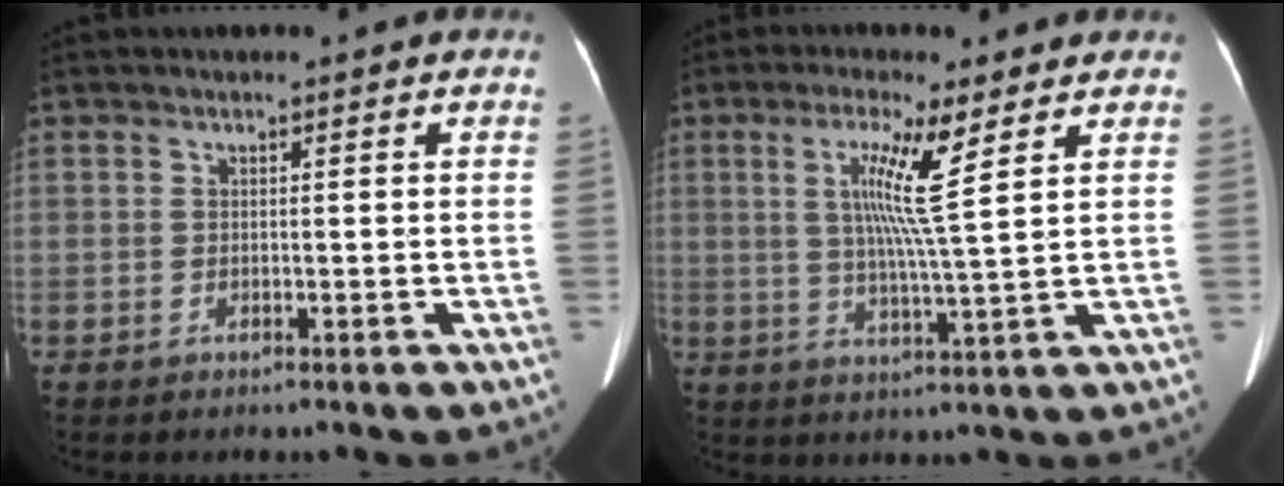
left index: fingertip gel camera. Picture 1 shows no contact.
{"total": 7.9, "force": [2.5, -1.1, 7.4], "torque": [-0.134, -0.012, 0.050]}